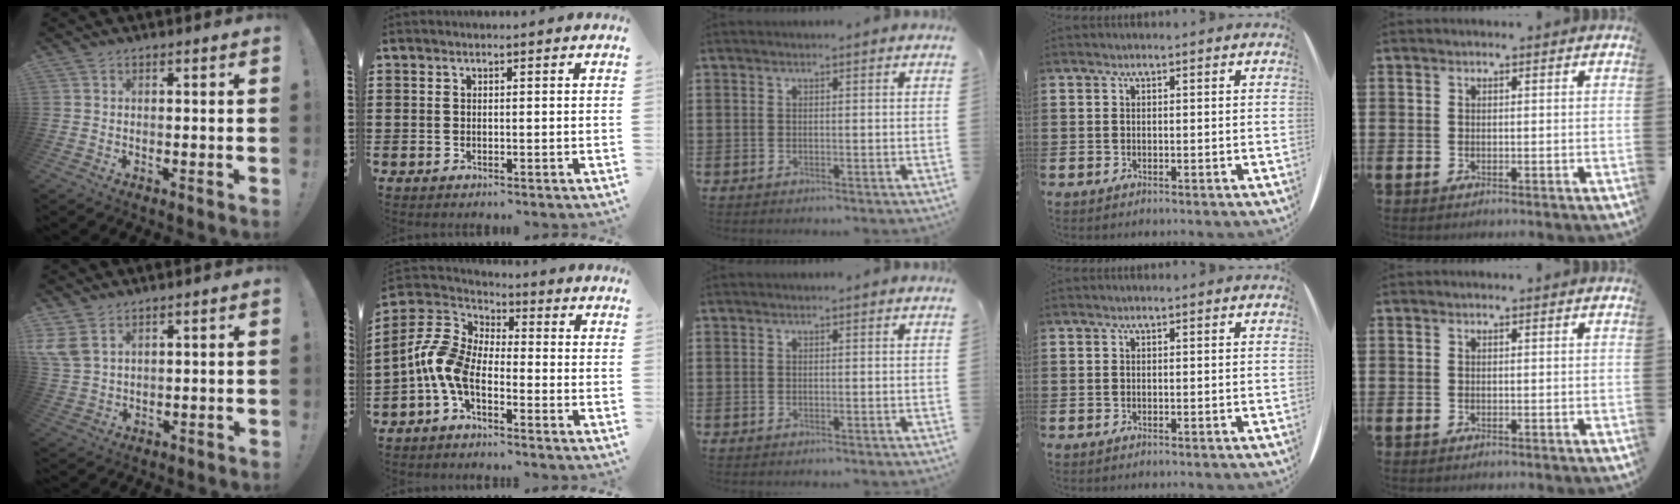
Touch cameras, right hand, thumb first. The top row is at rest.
{"thumb": {"total": 7.0, "force": [4.1, 3.8, 4.2], "torque": [-0.095, -0.014, 0.081]}, "index": {"total": 8.1, "force": [-3.2, 4.2, 6.2], "torque": [-0.179, -0.021, -0.076]}}